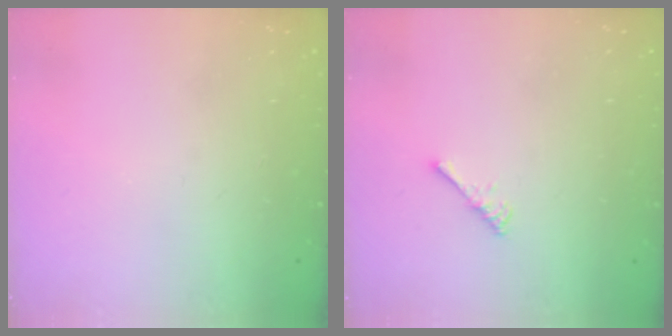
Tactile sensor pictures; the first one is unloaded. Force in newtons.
{"total": 2.7, "press": 2.6, "slide": 0.5}